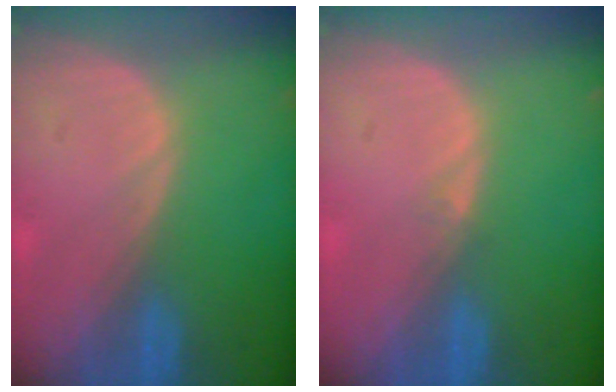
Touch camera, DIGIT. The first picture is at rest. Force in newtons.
{"total": 0.6, "press": 0.5, "slide": 0.4}